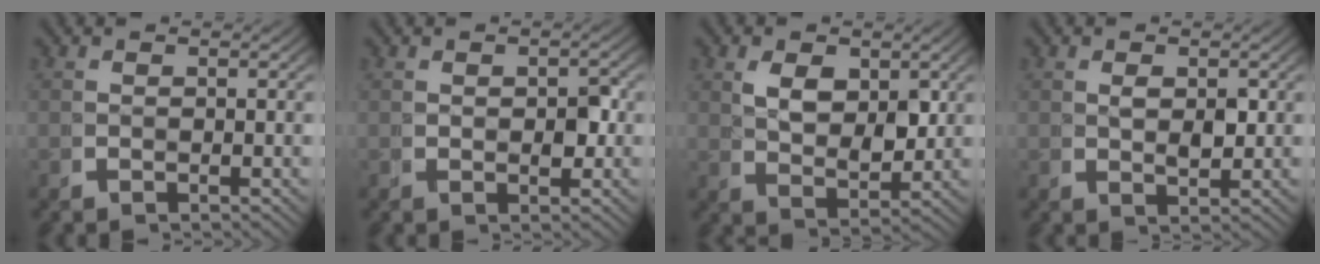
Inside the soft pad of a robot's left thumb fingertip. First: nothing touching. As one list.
[{"total": 1.6, "force": [0.2, 1.1, 1.1], "torque": [-0.015, 0.003, 0.004]}, {"total": 3.7, "force": [1.6, 2.1, 2.7], "torque": [-0.038, -0.011, 0.040]}, {"total": 1.7, "force": [0.7, 0.9, 1.2], "torque": [-0.017, -0.001, 0.016]}]